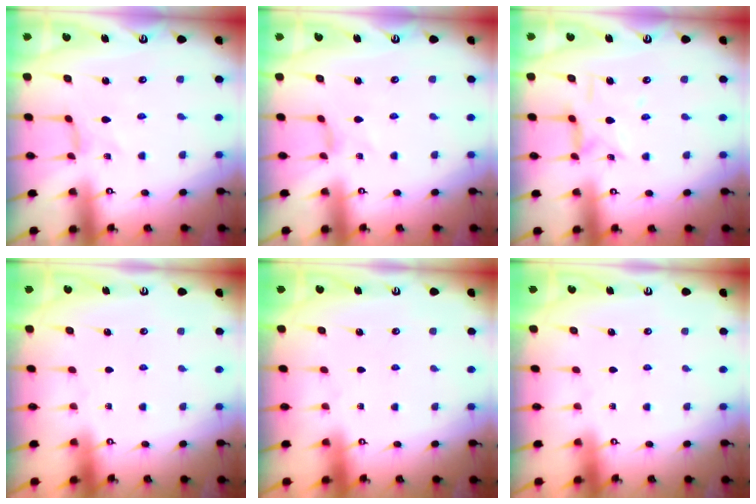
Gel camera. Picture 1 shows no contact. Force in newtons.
{"total": 0.8, "press": 0.8, "slide": 0.3}
{"total": 6.4, "press": 6.3, "slide": 0.5}
{"total": 0.0}
{"total": 0.0}
{"total": 0.0}